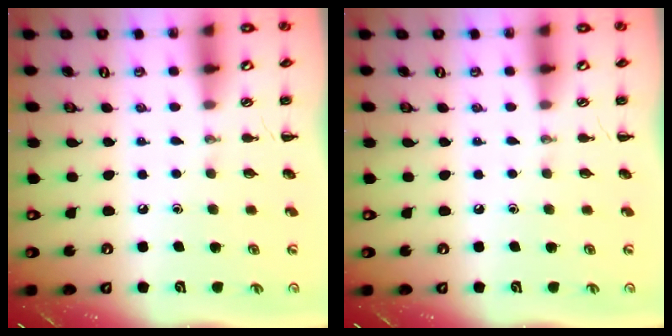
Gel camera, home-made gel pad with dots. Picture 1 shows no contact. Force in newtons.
{"total": 0.0}